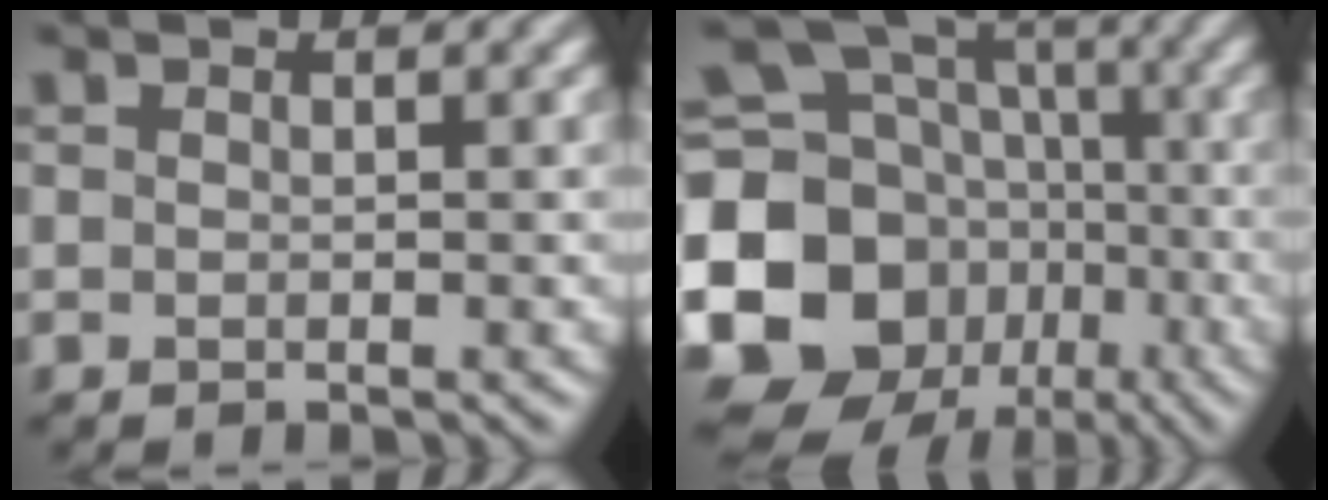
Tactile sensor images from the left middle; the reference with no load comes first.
{"total": 18.0, "force": [-4.4, 15.9, 7.2], "torque": [-0.175, -0.003, -0.099]}